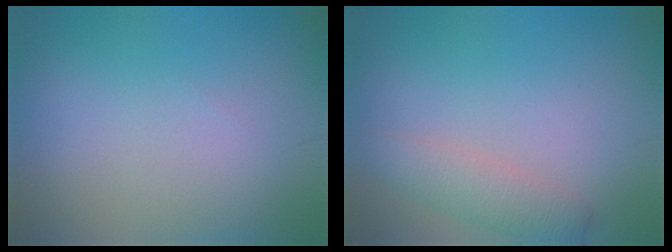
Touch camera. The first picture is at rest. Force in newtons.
{"total": 2.6, "press": 2.6, "slide": 0.1}